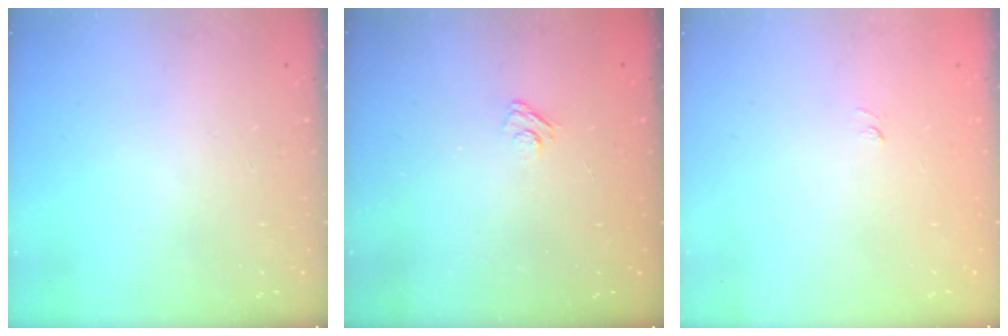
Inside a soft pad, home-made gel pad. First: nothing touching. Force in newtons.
{"total": 3.1, "press": 2.8, "slide": 1.3}
{"total": 3.3, "press": 3.1, "slide": 1.0}